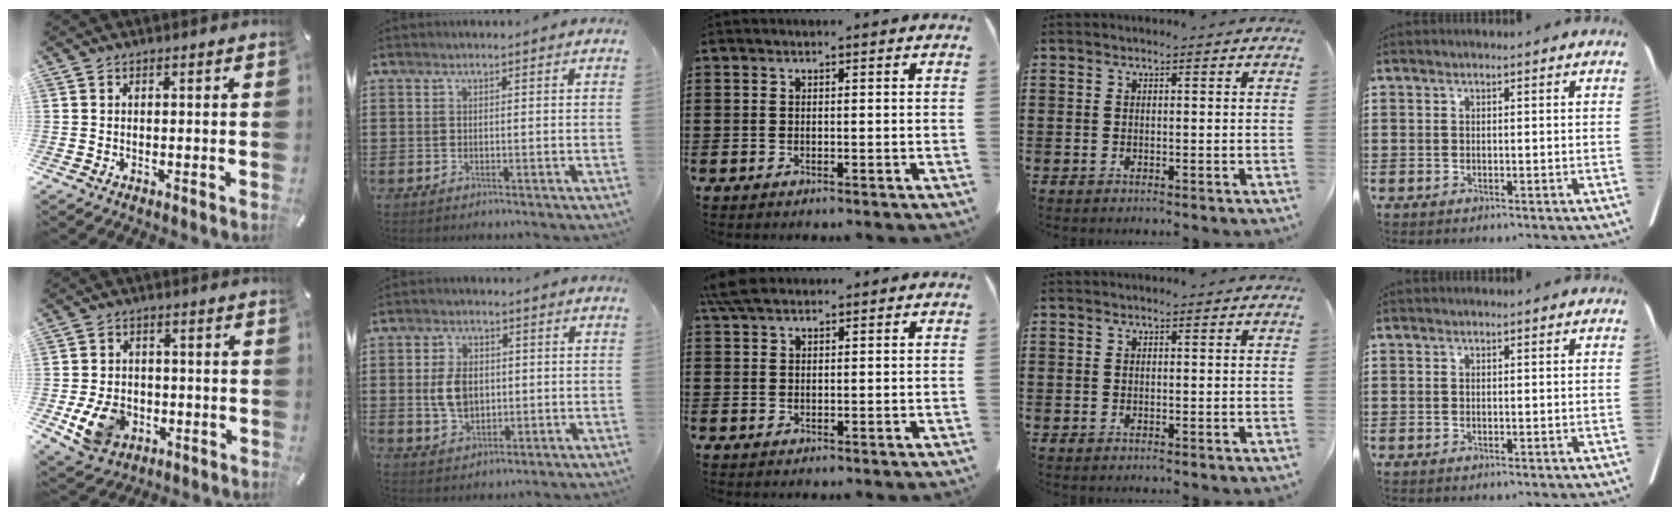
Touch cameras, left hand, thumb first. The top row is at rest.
{"thumb": {"total": 10.1, "force": [-2.9, 8.0, 5.5], "torque": [-0.119, 0.009, -0.052]}, "index": {"total": 6.0, "force": [0.2, 4.0, 4.4], "torque": [-0.096, 0.004, -0.003]}, "middle": {"total": 3.7, "force": [2.8, 1.3, 2.0], "torque": [-0.049, 0.005, 0.055]}}